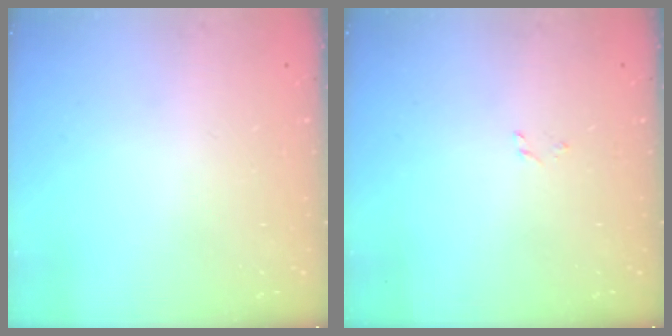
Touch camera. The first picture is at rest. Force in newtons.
{"total": 1.6, "press": 1.5, "slide": 0.3}